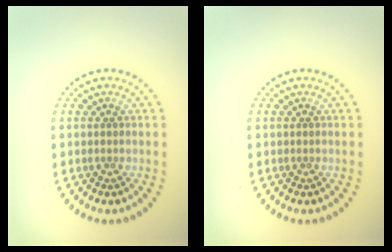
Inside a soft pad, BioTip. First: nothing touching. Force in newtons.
{"total": 0.0}